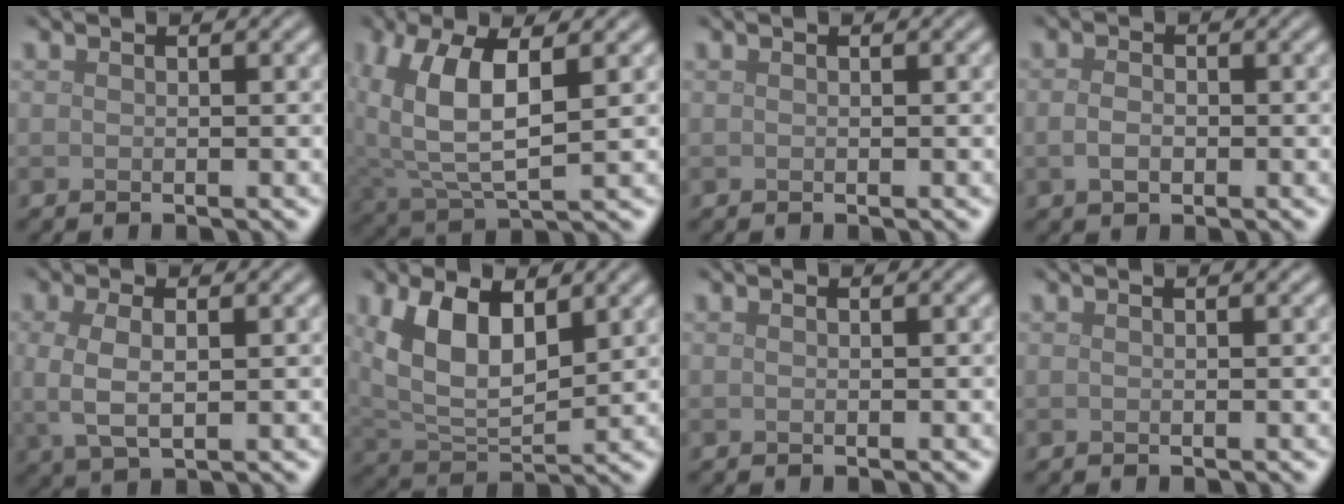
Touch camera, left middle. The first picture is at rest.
{"total": 7.8, "force": [2.3, 3.6, 6.6], "torque": [-0.148, 0.000, 0.041]}
{"total": 0.0}
{"total": 1.7, "force": [-0.4, 1.1, 1.2], "torque": [-0.027, -0.001, -0.008]}
{"total": 3.5, "force": [0.1, 1.6, 3.1], "torque": [-0.074, -0.003, 0.004]}
{"total": 8.0, "force": [2.9, 4.2, 6.2], "torque": [-0.134, -0.001, 0.052]}
{"total": 0.0}
{"total": 0.7, "force": [0.4, 0.2, 0.5], "torque": [-0.004, 0.005, 0.006]}